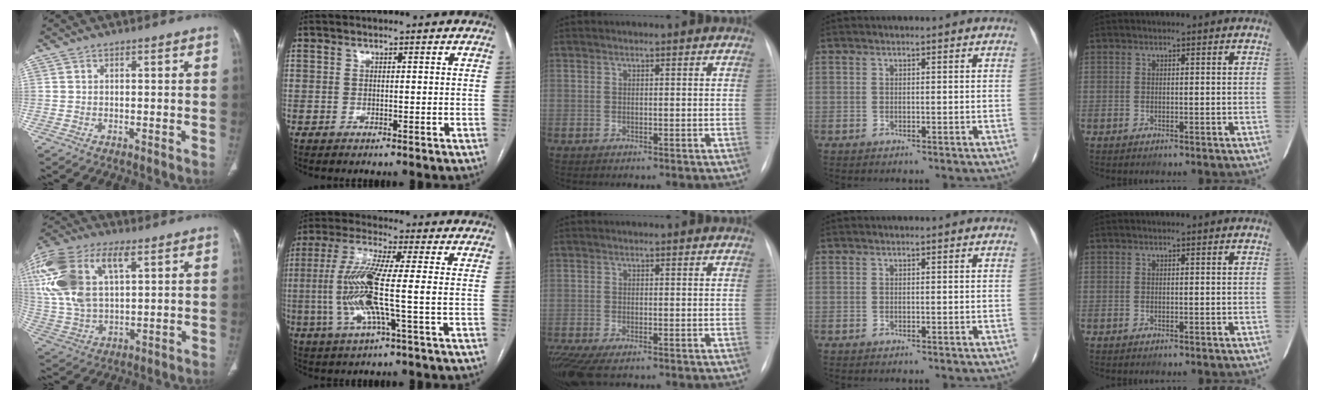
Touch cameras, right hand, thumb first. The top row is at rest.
{"thumb": {"total": 23.1, "force": [8.5, 12.3, 17.6], "torque": [-0.408, 0.012, 0.159]}, "index": {"total": 11.7, "force": [-1.1, 0.3, 11.7], "torque": [-0.249, 0.002, -0.029]}, "middle": {"total": 6.4, "force": [-4.3, 2.2, 4.2], "torque": [-0.088, -0.014, -0.074]}}